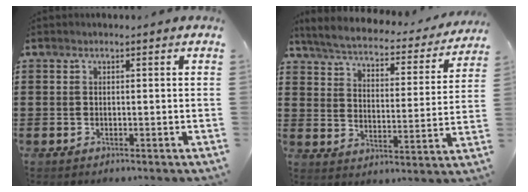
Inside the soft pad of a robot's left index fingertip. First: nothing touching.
{"total": 4.2, "force": [3.9, 0.1, 1.4], "torque": [-0.051, -0.031, 0.061]}